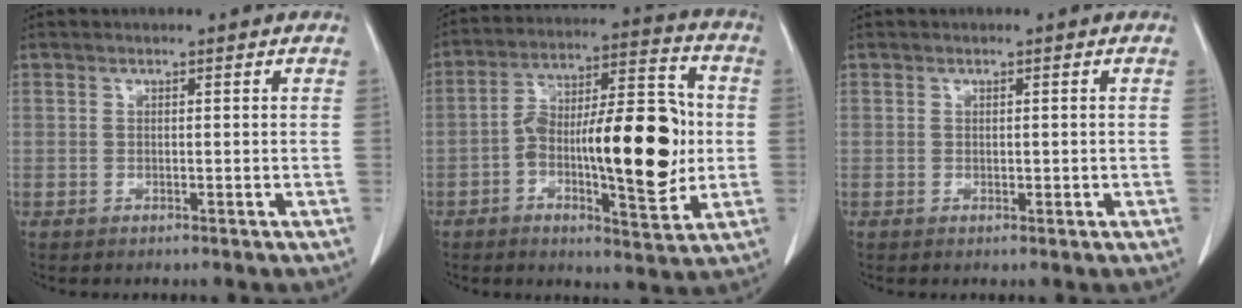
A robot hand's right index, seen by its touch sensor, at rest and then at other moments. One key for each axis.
{"total": 17.9, "fx": -2.0, "fy": 5.1, "fz": 17.0, "tx": -0.269, "ty": 0.026, "tz": -0.026}
{"total": 0.7, "fx": -0.1, "fy": 0.4, "fz": 0.6, "tx": -0.007, "ty": 0.000, "tz": 0.003}